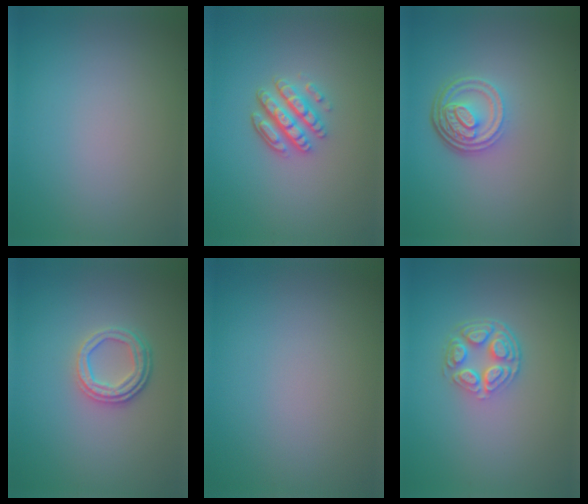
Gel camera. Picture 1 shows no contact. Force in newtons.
{"total": 3.9, "press": 3.1, "slide": 2.3}
{"total": 4.7, "press": 3.5, "slide": 3.2}
{"total": 3.1, "press": 2.5, "slide": 1.8}
{"total": 0.0}
{"total": 4.4, "press": 3.3, "slide": 2.9}